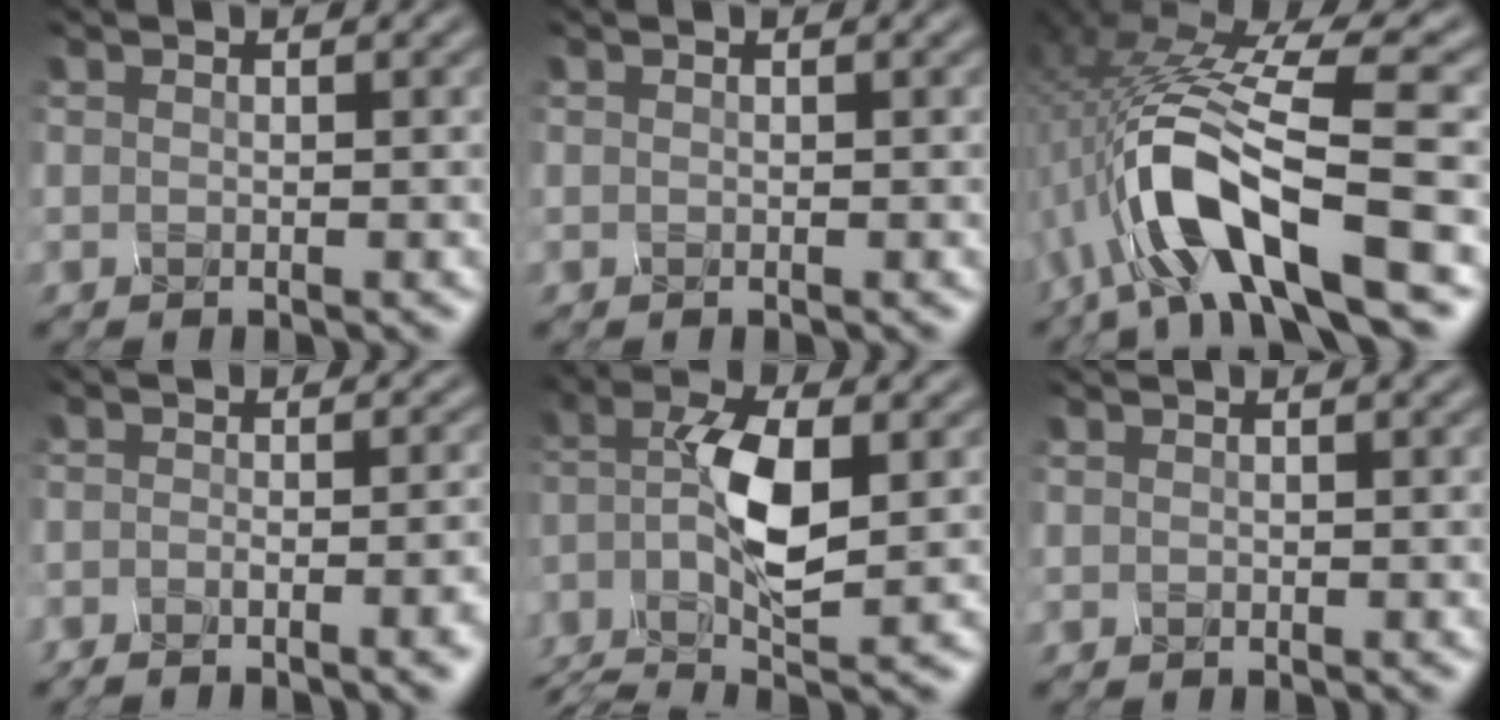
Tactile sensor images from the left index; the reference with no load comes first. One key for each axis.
{"total": 0.0}
{"total": 9.9, "fx": -4.3, "fy": 2.5, "fz": 8.6, "tx": -0.187, "ty": 0.015, "tz": -0.060}
{"total": 4.8, "fx": -3.4, "fy": 1.3, "fz": 3.0, "tx": -0.015, "ty": 0.001, "tz": -0.029}
{"total": 7.1, "fx": -3.0, "fy": 1.6, "fz": 6.2, "tx": -0.150, "ty": 0.005, "tz": -0.043}
{"total": 0.6, "fx": -0.3, "fy": -0.3, "fz": -0.4, "tx": -0.009, "ty": -0.001, "tz": 0.009}